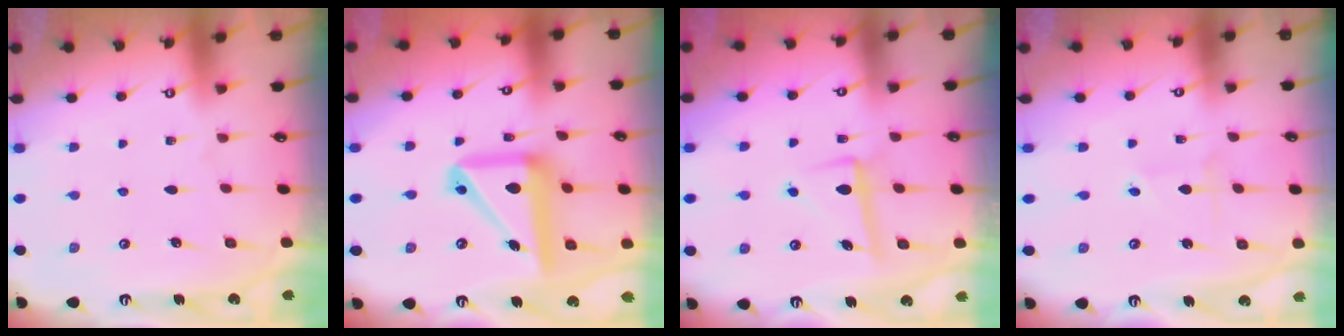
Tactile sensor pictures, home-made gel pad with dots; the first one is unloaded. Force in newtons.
{"total": 16.1, "press": 15.9, "slide": 2.9}
{"total": 7.0, "press": 6.9, "slide": 1.2}
{"total": 1.5, "press": 1.5, "slide": 0.1}